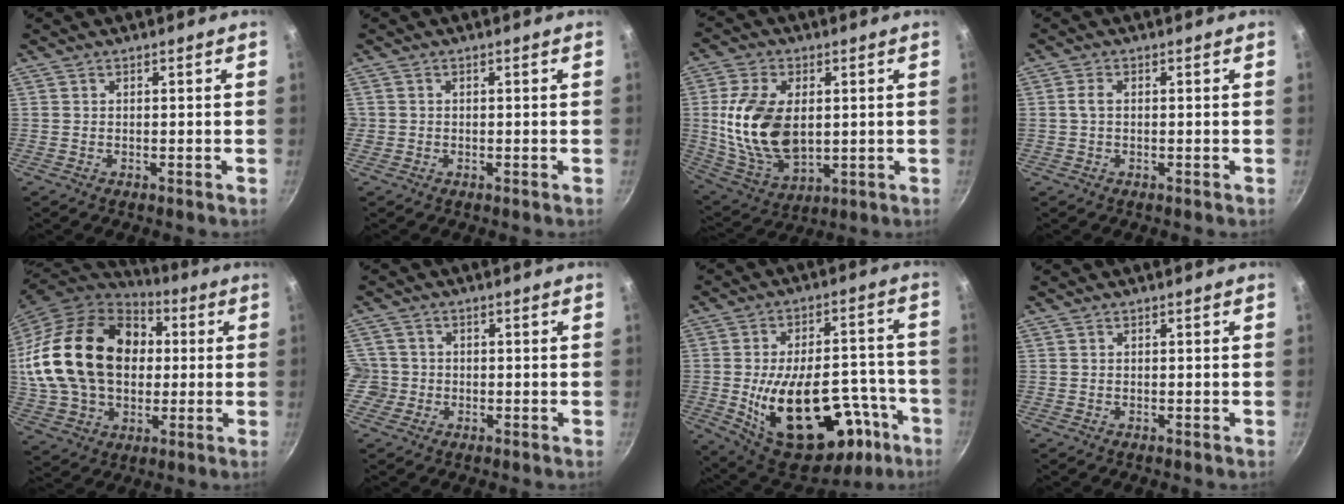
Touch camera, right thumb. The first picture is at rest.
{"total": 0.8, "force": [-0.1, 0.7, 0.1], "torque": [0.000, 0.001, -0.004]}
{"total": 16.8, "force": [1.4, 10.3, 13.1], "torque": [-0.236, -0.015, 0.039]}
{"total": 2.1, "force": [0.1, 1.1, 1.8], "torque": [-0.040, 0.006, 0.001]}
{"total": 27.6, "force": [3.7, 19.7, 19.0], "torque": [-0.344, 0.026, 0.076]}
{"total": 4.6, "force": [-0.9, 4.4, 1.0], "torque": [0.003, 0.012, -0.017]}
{"total": 28.9, "force": [-10.5, 15.4, 22.1], "torque": [-0.292, 0.039, -0.124]}
{"total": 0.0}